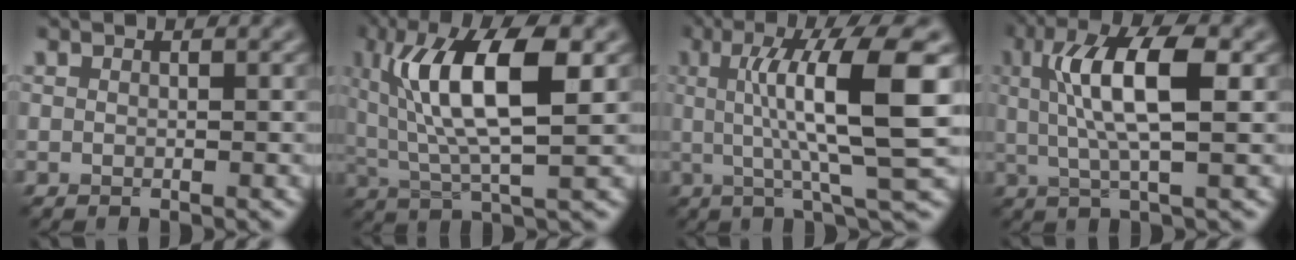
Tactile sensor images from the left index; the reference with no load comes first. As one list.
[{"total": 9.7, "force": [2.5, 2.9, 8.9], "torque": [-0.156, 0.003, 0.045]}, {"total": 10.8, "force": [1.5, 2.3, 10.5], "torque": [-0.150, 0.003, 0.027]}, {"total": 7.1, "force": [1.4, 2.0, 6.6], "torque": [-0.123, 0.010, 0.022]}]